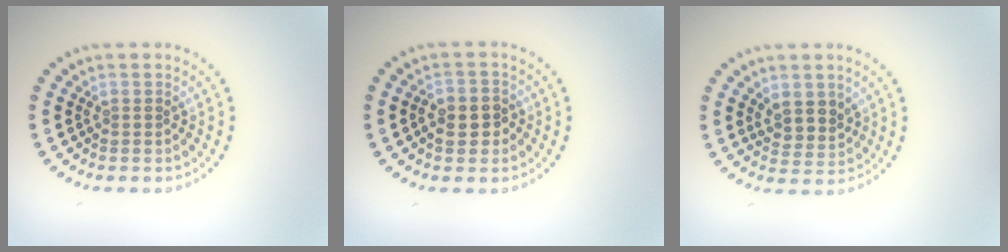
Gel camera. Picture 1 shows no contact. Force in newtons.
{"total": 2.8, "press": 2.7, "slide": 0.7}
{"total": 2.5, "press": 2.2, "slide": 1.1}